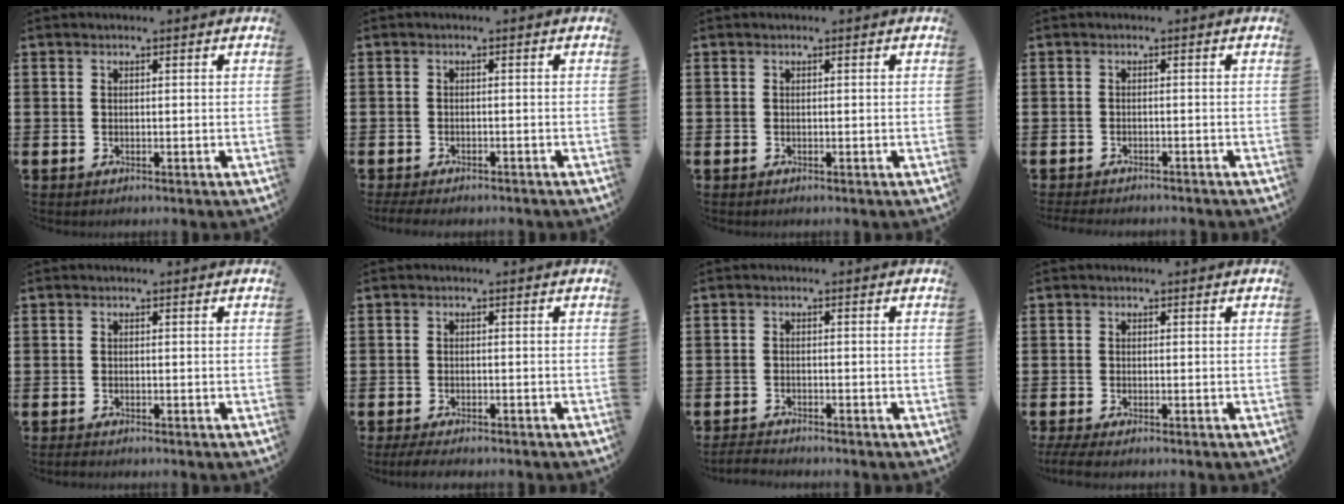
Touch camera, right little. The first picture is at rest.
{"total": 1.2, "force": [-1.1, 0.2, 0.4], "torque": [-0.010, 0.000, -0.022]}
{"total": 0.0}
{"total": 1.1, "force": [-1.1, 0.0, 0.0], "torque": [-0.003, 0.000, -0.023]}
{"total": 0.5, "force": [-0.4, 0.1, 0.3], "torque": [-0.007, -0.001, -0.009]}
{"total": 1.5, "force": [-1.2, 0.2, 0.7], "torque": [-0.014, 0.002, -0.025]}
{"total": 1.4, "force": [-1.4, 0.0, 0.2], "torque": [-0.006, 0.003, -0.029]}
{"total": 1.2, "force": [-0.7, 0.1, 0.9], "torque": [-0.015, -0.003, -0.012]}